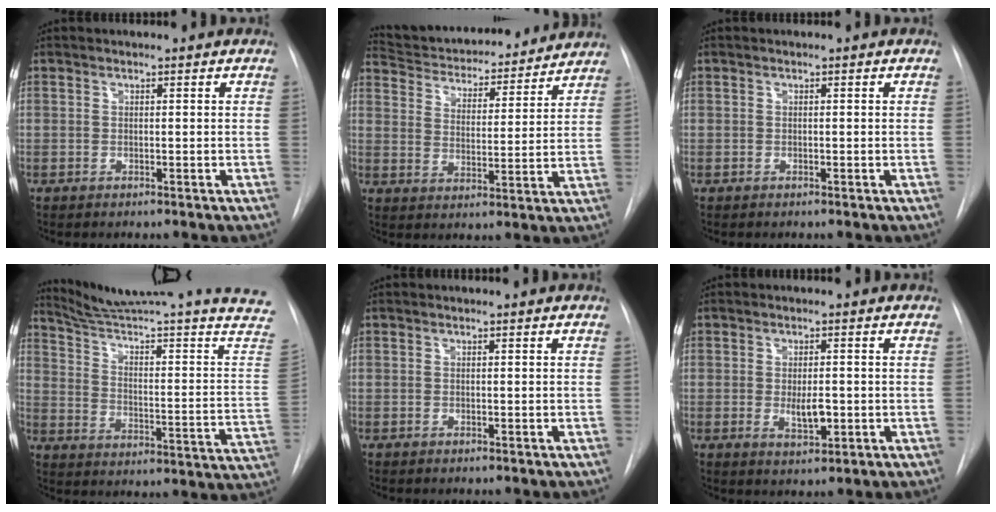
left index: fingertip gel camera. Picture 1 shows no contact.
{"total": 19.9, "force": [18.5, 4.5, 5.5], "torque": [-0.088, 0.009, 0.261]}
{"total": 0.0}
{"total": 26.5, "force": [24.0, -2.5, 11.0], "torque": [-0.166, -0.114, 0.318]}
{"total": 0.0}
{"total": 3.6, "force": [-0.4, 1.4, 3.2], "torque": [-0.055, -0.005, -0.002]}